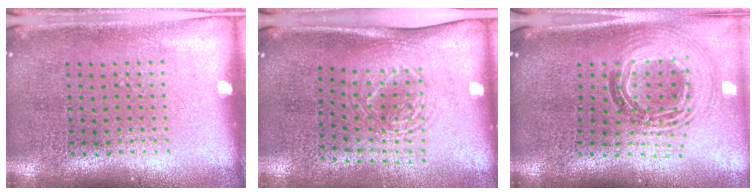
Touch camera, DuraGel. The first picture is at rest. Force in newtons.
{"total": 1.7, "press": 1.3, "slide": 1.1}
{"total": 1.6, "press": 1.4, "slide": 0.8}